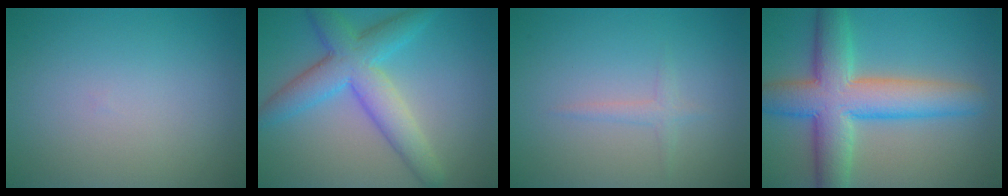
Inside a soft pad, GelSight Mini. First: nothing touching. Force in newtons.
{"total": 6.4, "press": 6.4, "slide": 0.1}
{"total": 1.1, "press": 1.1, "slide": 0.1}
{"total": 9.1, "press": 9.1, "slide": 0.3}